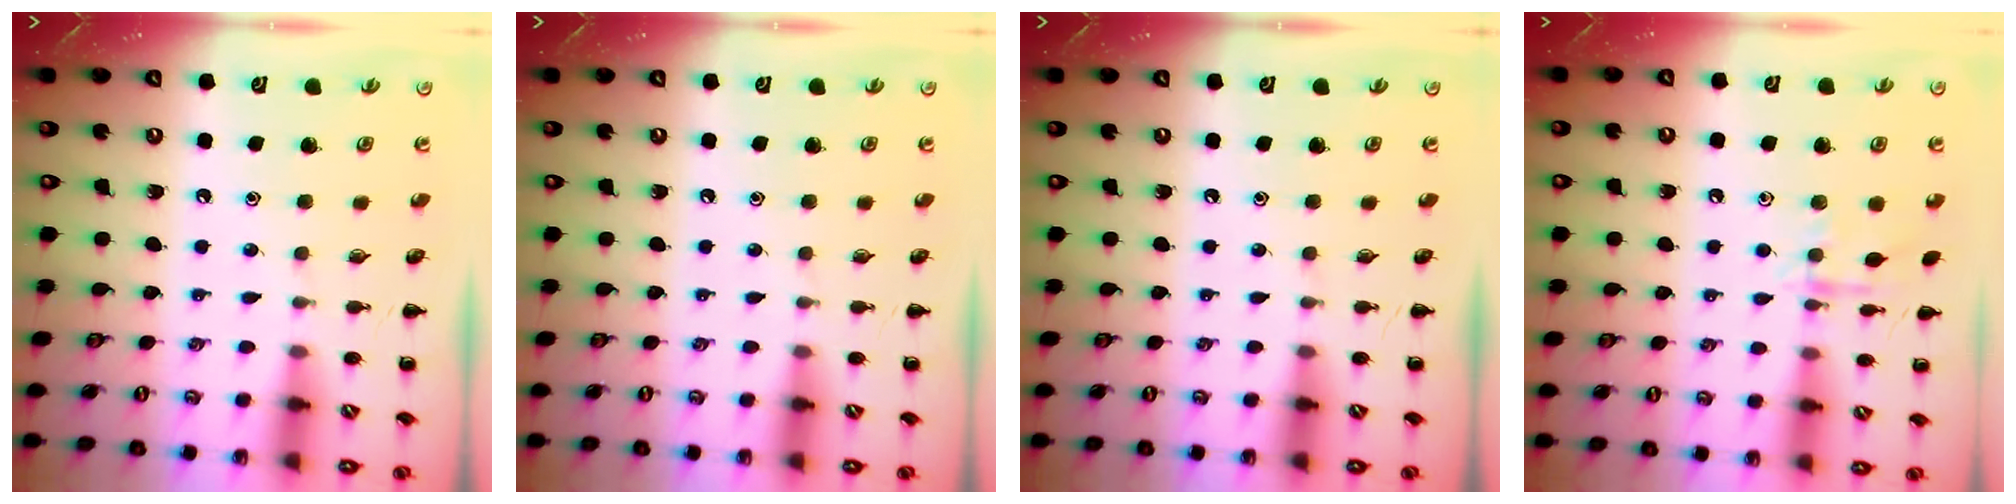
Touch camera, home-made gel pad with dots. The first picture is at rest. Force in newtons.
{"total": 0.0}
{"total": 0.0}
{"total": 8.2, "press": 8.1, "slide": 1.3}